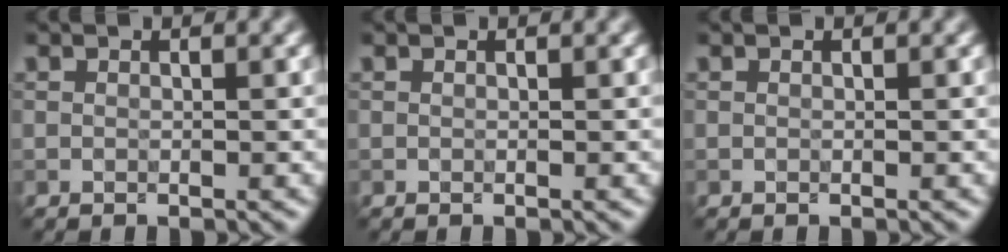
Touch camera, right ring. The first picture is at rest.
{"total": 0.0}
{"total": 0.0}